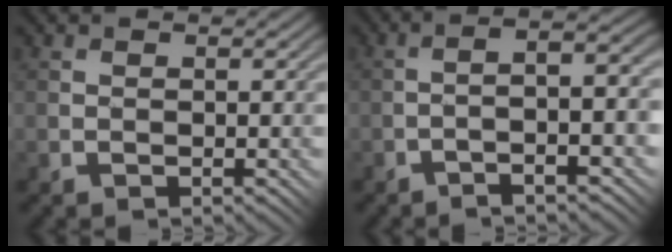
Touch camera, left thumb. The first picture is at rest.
{"total": 7.2, "force": [-1.9, 1.1, 6.8], "torque": [-0.098, 0.021, -0.032]}